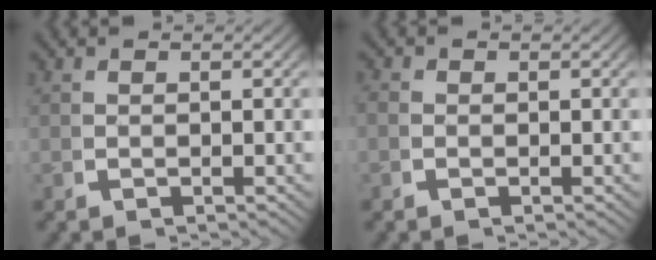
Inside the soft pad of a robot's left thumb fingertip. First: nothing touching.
{"total": 0.7, "force": [-0.3, 0.6, 0.1], "torque": [-0.003, -0.004, -0.009]}